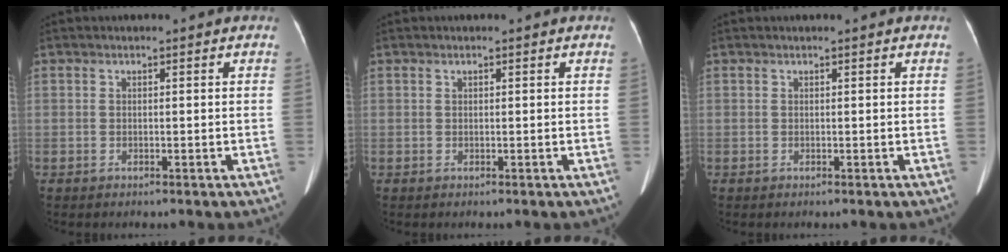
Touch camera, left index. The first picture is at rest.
{"total": 0.0}
{"total": 0.0}